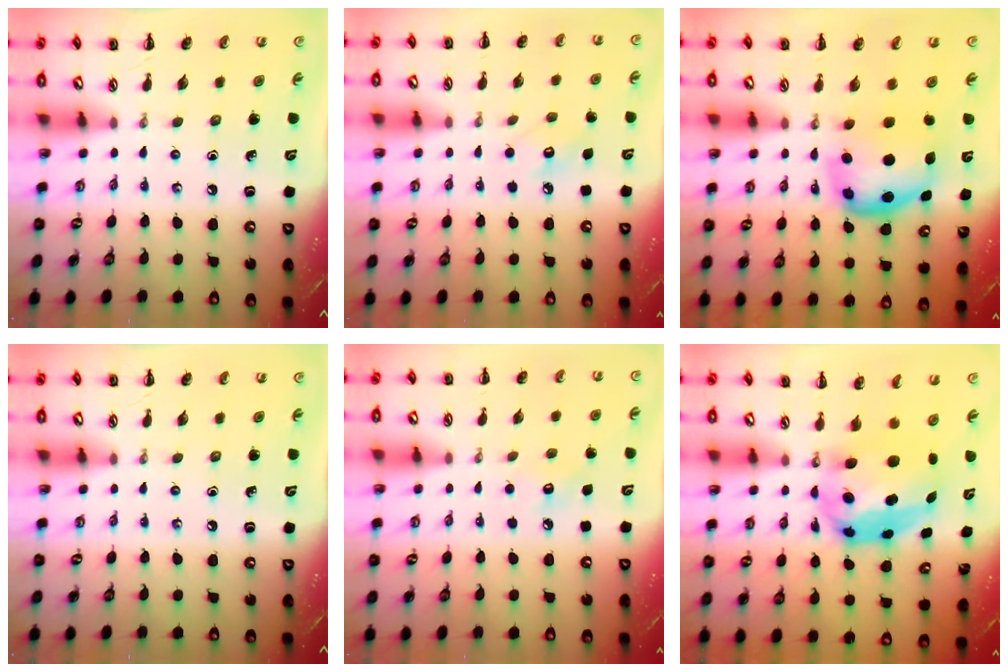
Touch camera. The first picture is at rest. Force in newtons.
{"total": 7.5, "press": 7.2, "slide": 1.8}
{"total": 7.1, "press": 7.0, "slide": 1.1}
{"total": 0.0}
{"total": 6.2, "press": 6.0, "slide": 1.6}
{"total": 7.2, "press": 7.0, "slide": 1.6}